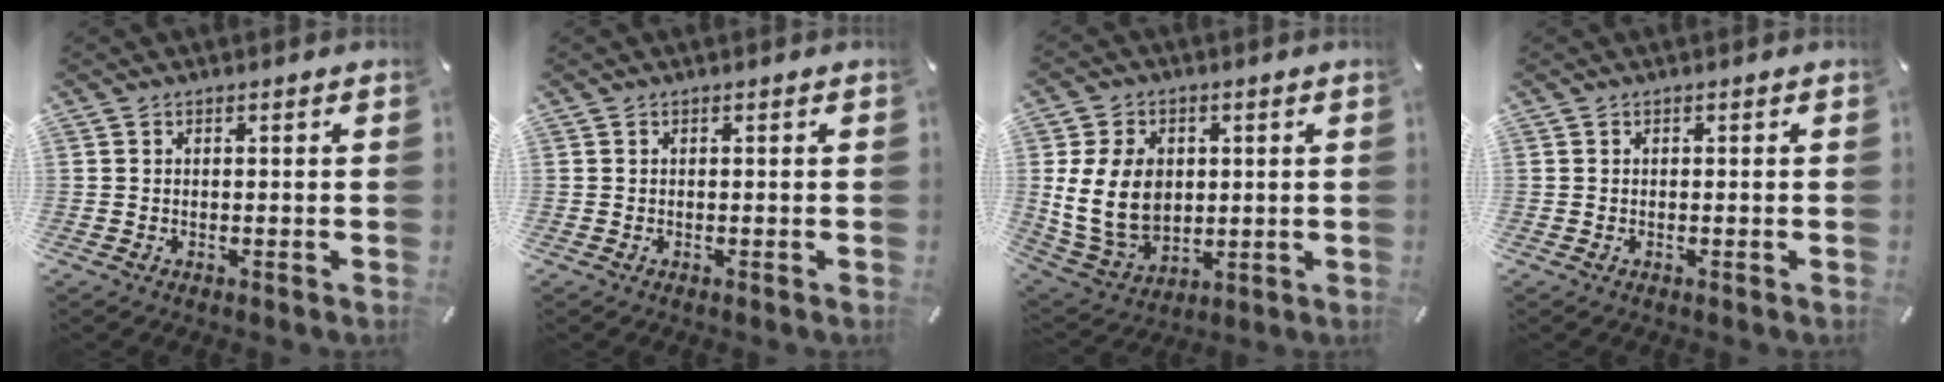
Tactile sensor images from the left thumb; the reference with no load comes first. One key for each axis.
{"total": 0.0}
{"total": 14.1, "fx": 1.5, "fy": 10.9, "fz": 8.7, "tx": -0.183, "ty": 0.001, "tz": 0.027}
{"total": 0.0}